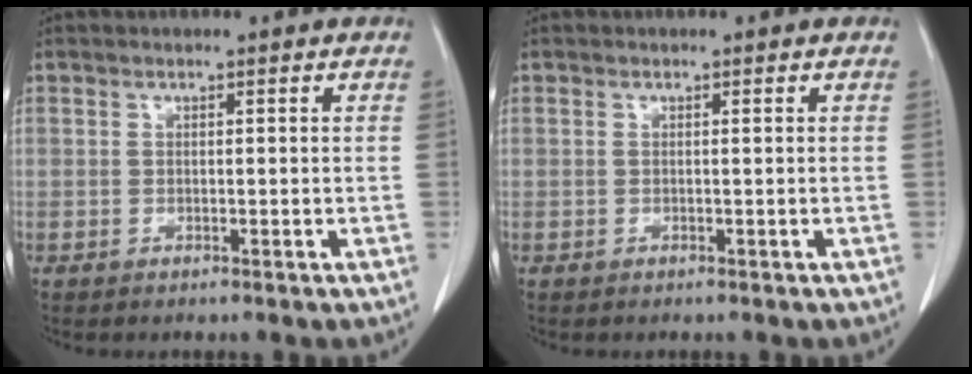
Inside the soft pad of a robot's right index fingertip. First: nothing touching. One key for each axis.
{"total": 0.0}